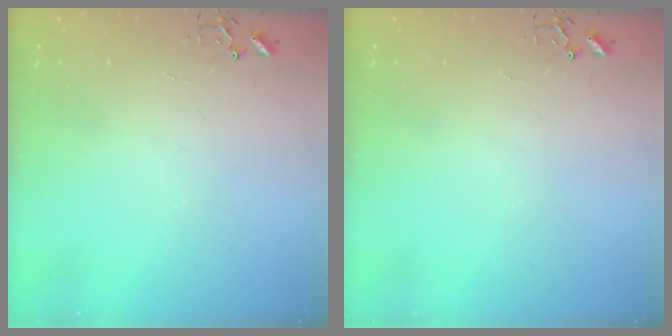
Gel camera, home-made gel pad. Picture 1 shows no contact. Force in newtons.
{"total": 0.0}